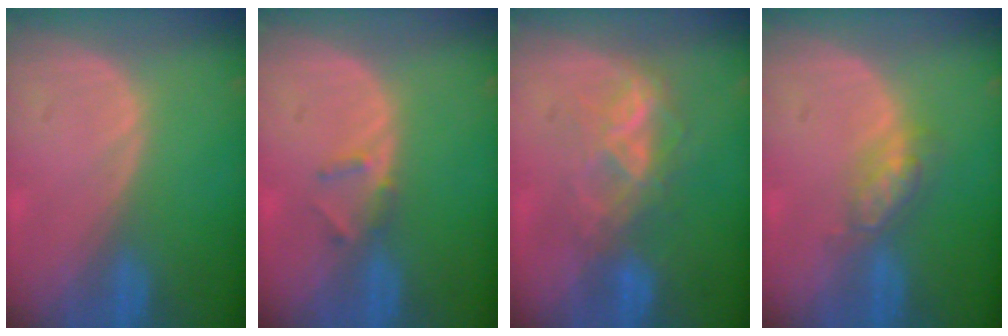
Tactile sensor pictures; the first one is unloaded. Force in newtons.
{"total": 1.9, "press": 1.7, "slide": 0.9}
{"total": 5.9, "press": 5.9, "slide": 0.8}
{"total": 4.7, "press": 4.1, "slide": 2.2}